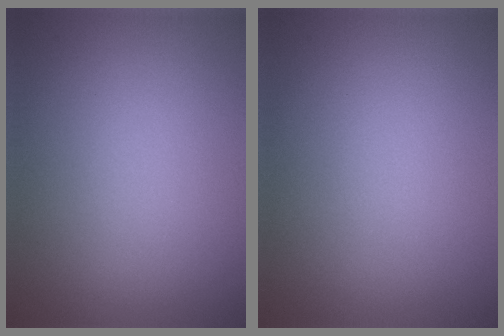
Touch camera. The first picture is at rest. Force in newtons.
{"total": 0.5, "press": 0.5, "slide": 0.1}